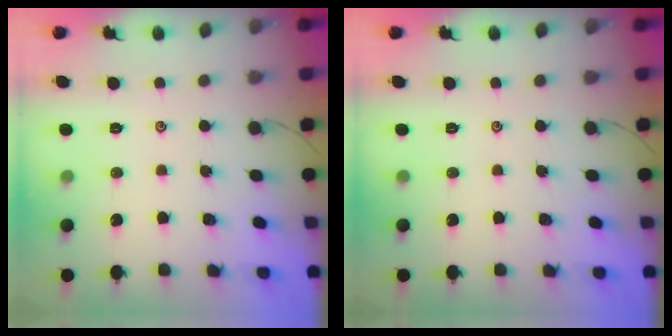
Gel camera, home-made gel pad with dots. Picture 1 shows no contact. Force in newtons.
{"total": 0.0}